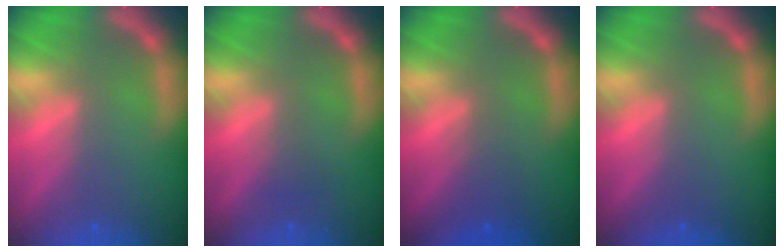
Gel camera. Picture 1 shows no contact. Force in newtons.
{"total": 1.0}
{"total": 1.9}
{"total": 0.0}